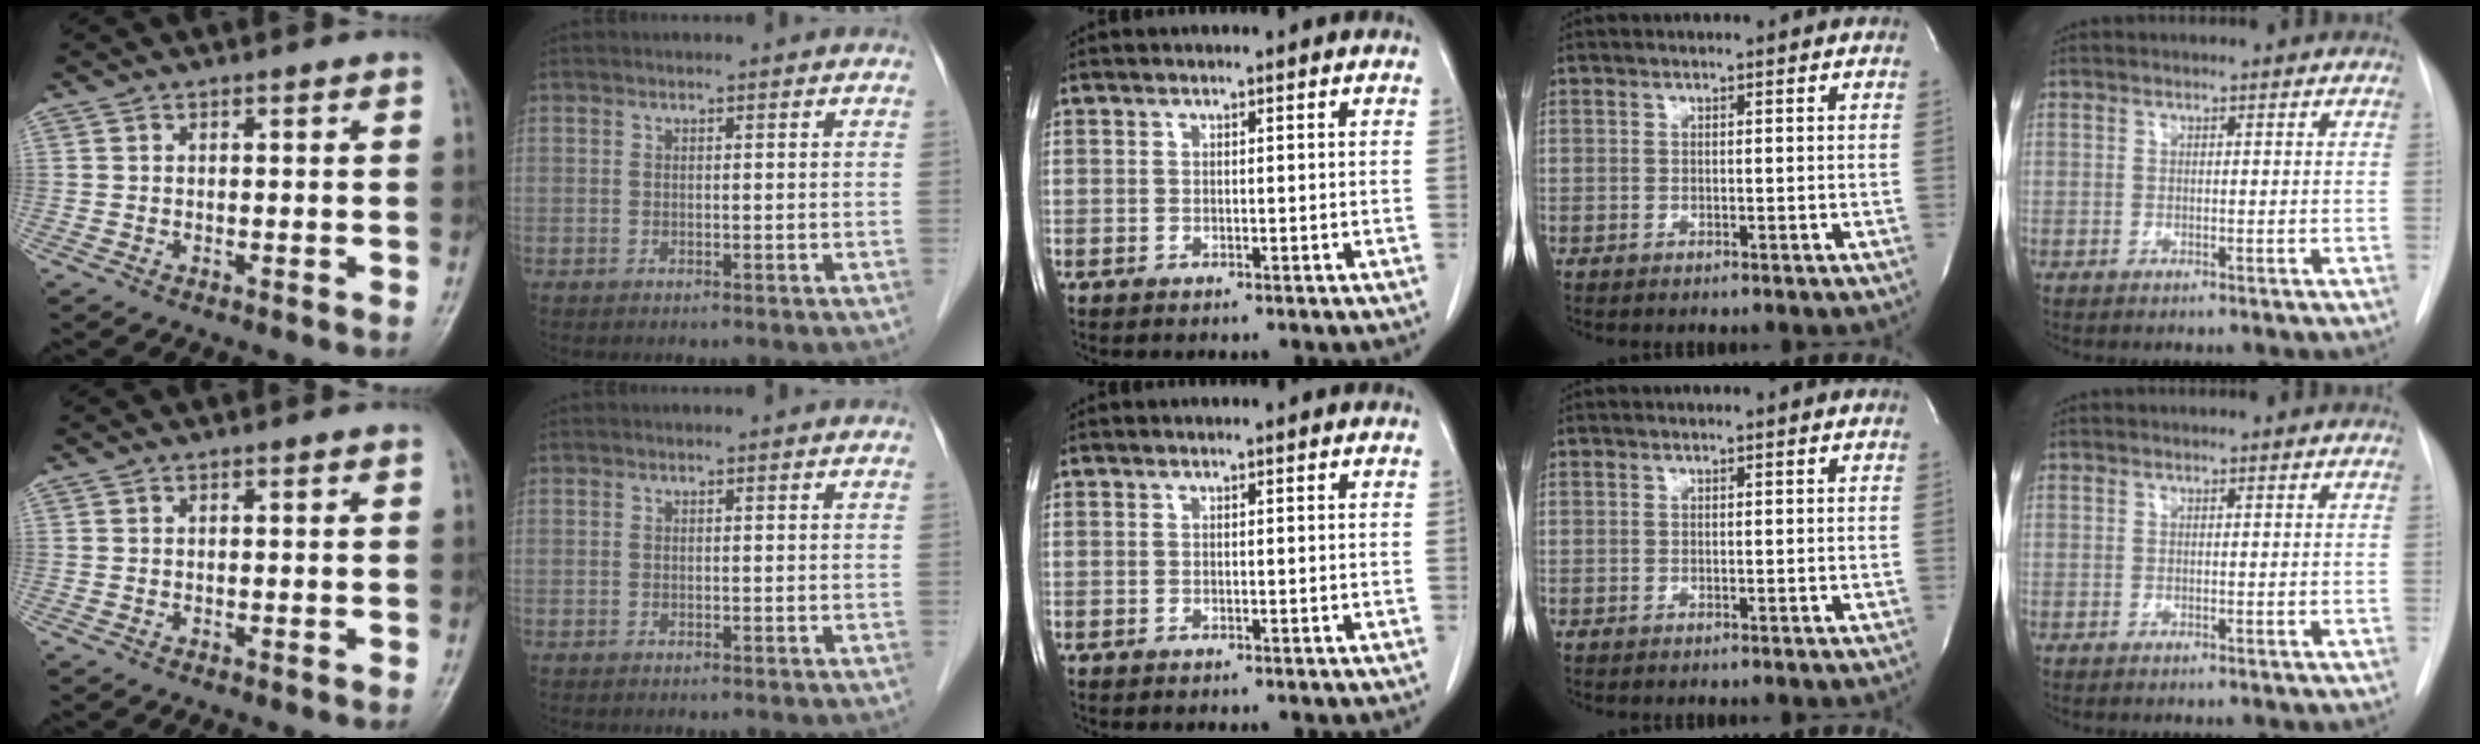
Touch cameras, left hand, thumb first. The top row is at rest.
{}